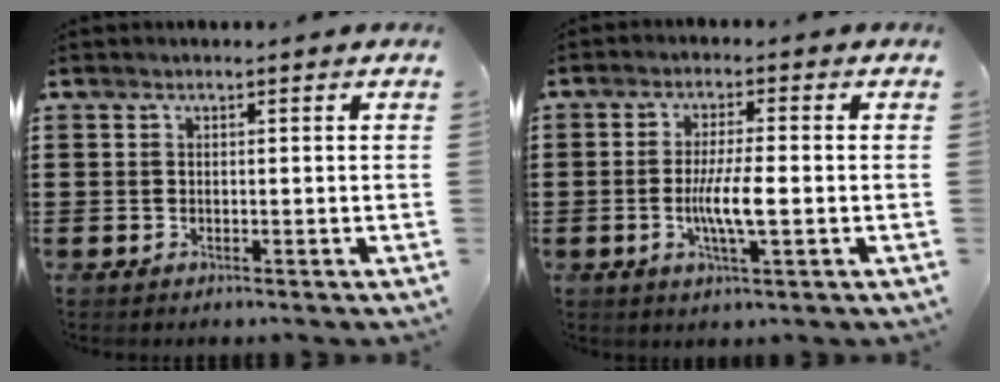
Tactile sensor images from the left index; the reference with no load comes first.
{"total": 6.1, "force": [-1.0, 0.9, 5.9], "torque": [-0.123, -0.007, -0.026]}